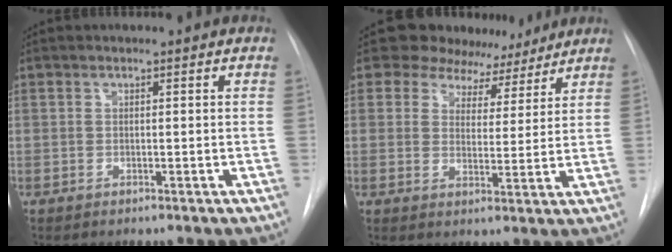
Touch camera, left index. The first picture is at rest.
{"total": 8.8, "force": [7.3, 4.8, 0.7], "torque": [0.007, 0.000, 0.090]}